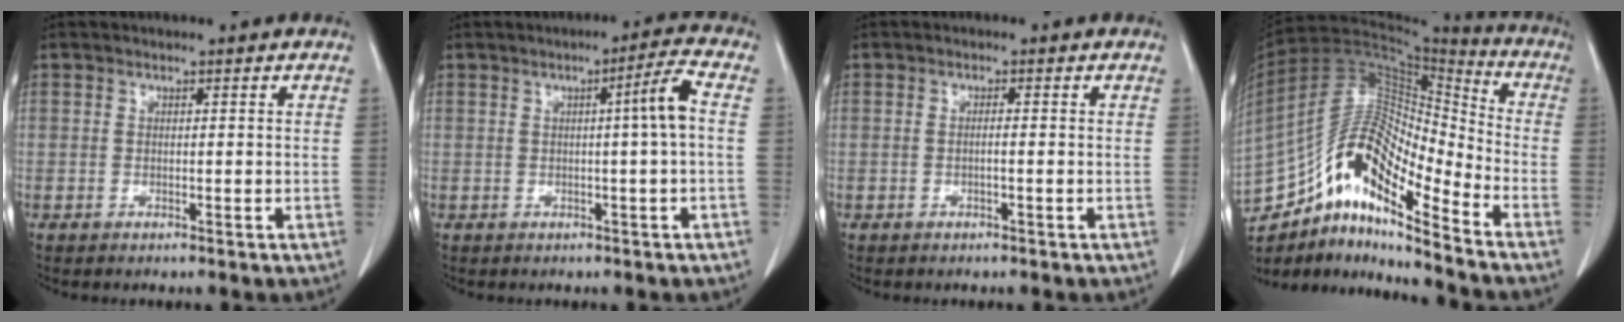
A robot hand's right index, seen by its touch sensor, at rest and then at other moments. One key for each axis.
{"total": 4.5, "fx": 0.2, "fy": -0.8, "fz": 4.4, "tx": -0.067, "ty": 0.005, "tz": 0.003}
{"total": 0.8, "fx": -0.1, "fy": 0.0, "fz": 0.8, "tx": -0.012, "ty": 0.003, "tz": 0.001}
{"total": 17.2, "fx": -11.4, "fy": 3.9, "fz": 12.3, "tx": -0.227, "ty": 0.038, "tz": -0.197}